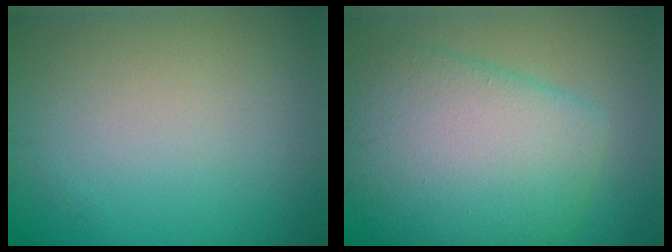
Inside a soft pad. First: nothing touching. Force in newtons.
{"total": 8.8, "press": 8.8, "slide": 0.2}